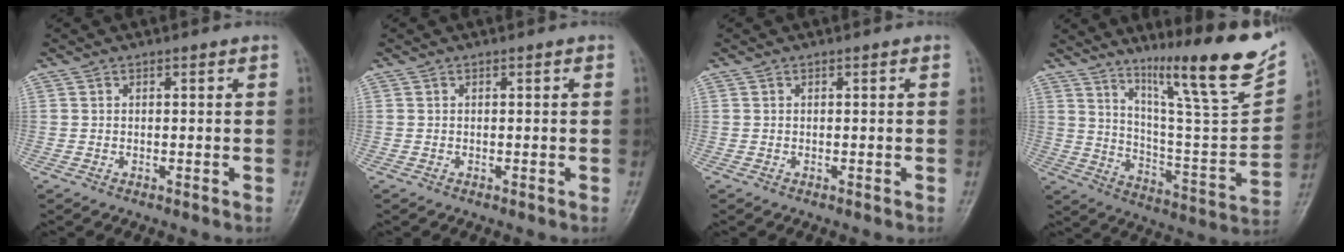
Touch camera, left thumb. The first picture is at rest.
{"total": 0.0}
{"total": 0.0}
{"total": 22.0, "force": [14.9, 2.4, 16.0], "torque": [-0.209, -0.078, 0.248]}